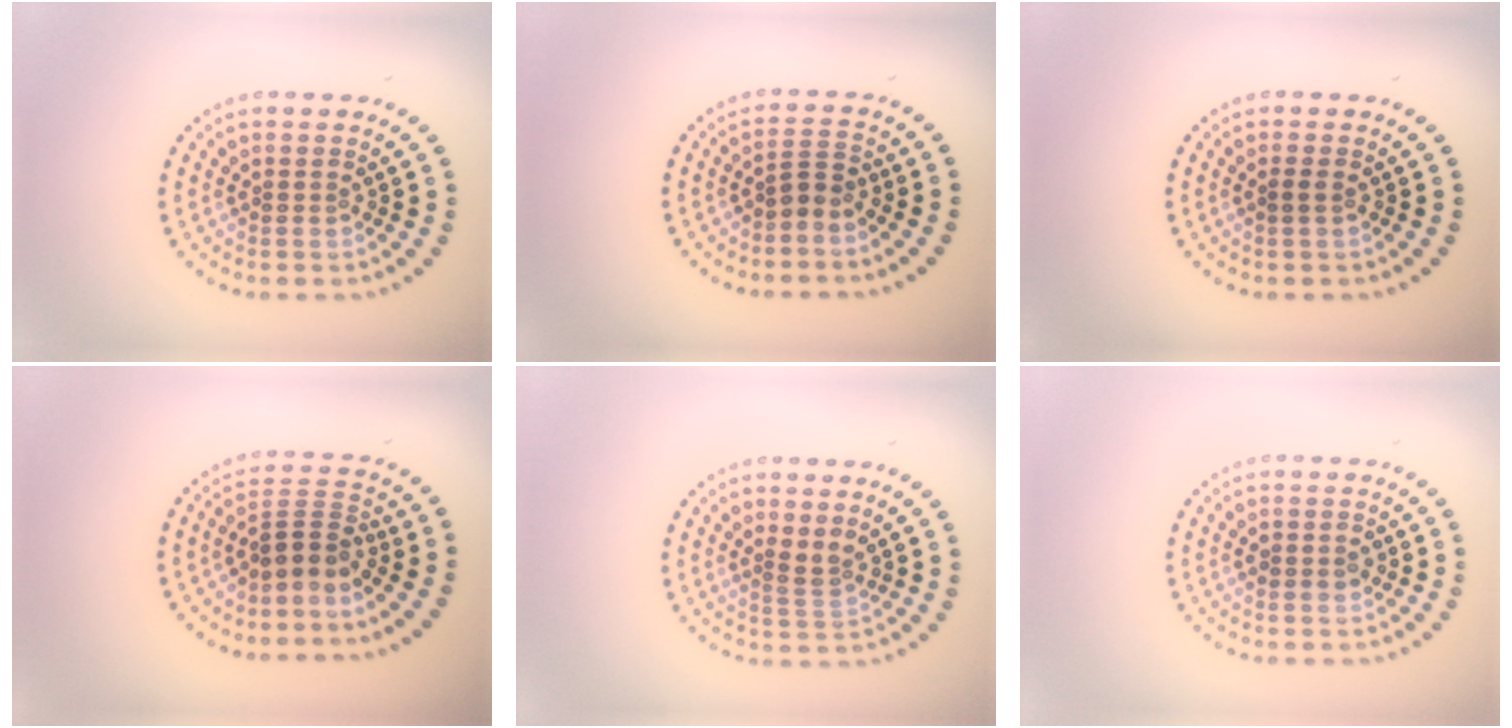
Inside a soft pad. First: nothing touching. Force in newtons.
{"total": 1.7, "press": 1.2, "slide": 1.2}
{"total": 0.7, "press": 0.7, "slide": 0.1}
{"total": 2.8, "press": 1.9, "slide": 2.1}
{"total": 1.7, "press": 1.2, "slide": 1.2}
{"total": 0.9, "press": 0.9, "slide": 0.1}